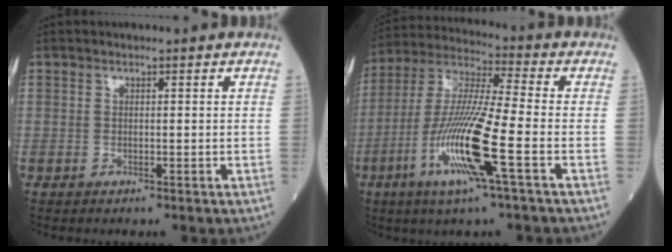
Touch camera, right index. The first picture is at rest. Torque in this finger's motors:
{"motor_torque": [0.71, -0.43, 1.05, 0.21]}